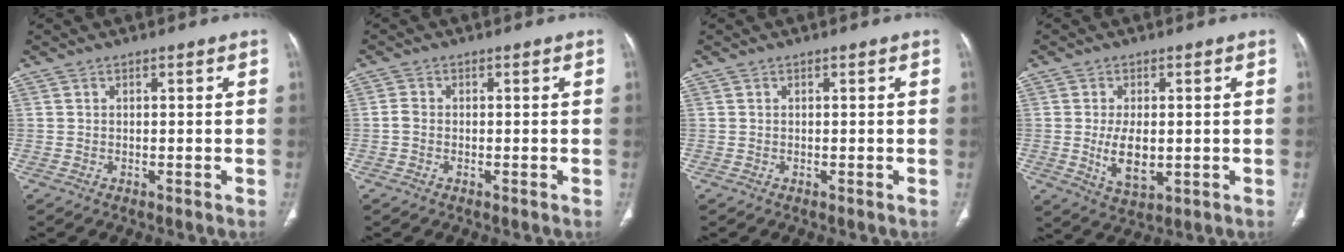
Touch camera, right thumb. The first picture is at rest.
{"total": 1.3, "force": [-0.3, 1.0, 0.9], "torque": [-0.016, 0.000, -0.010]}
{"total": 0.0}
{"total": 7.3, "force": [-0.5, 3.9, 6.2], "torque": [-0.106, -0.013, 0.001]}